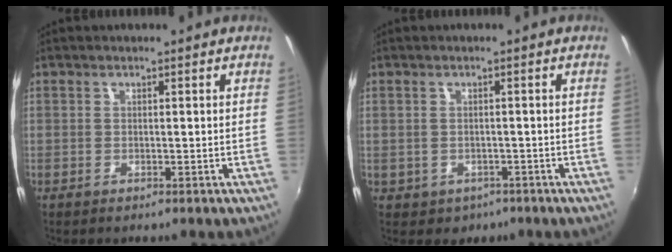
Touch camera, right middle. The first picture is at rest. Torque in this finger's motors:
{"motor_torque": [0.16, -0.24, -0.01, 0.00]}